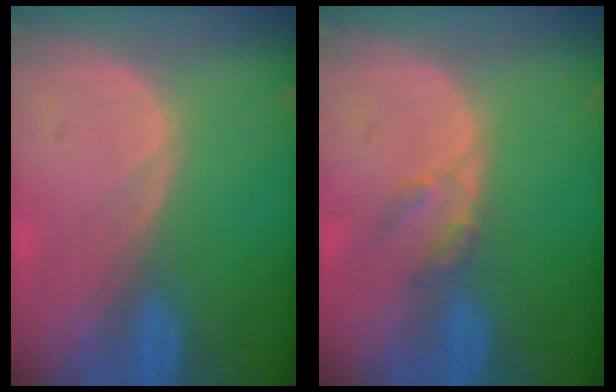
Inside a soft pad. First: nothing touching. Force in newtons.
{"total": 2.2, "press": 2.1, "slide": 0.4}